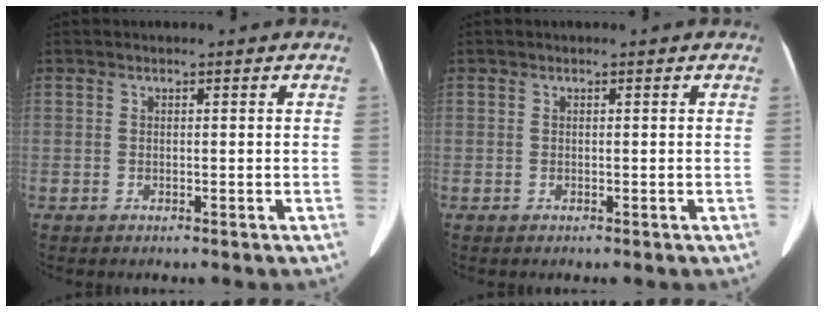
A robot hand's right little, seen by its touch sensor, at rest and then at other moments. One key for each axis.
{"total": 0.0}